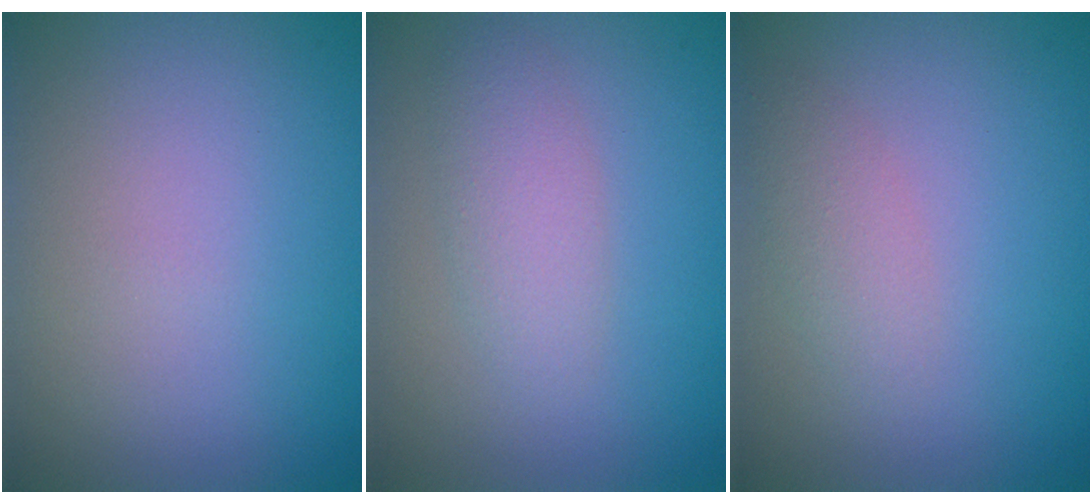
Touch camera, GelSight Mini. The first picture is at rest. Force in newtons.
{"total": 2.5, "press": 2.5, "slide": 0.1}
{"total": 1.8, "press": 1.8, "slide": 0.1}